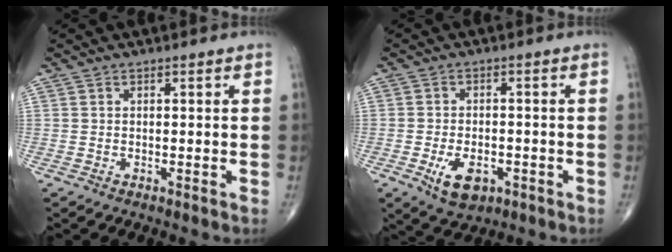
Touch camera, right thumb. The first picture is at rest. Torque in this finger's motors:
{"motor_torque": [-0.01, 0.25, 0.26, 0.35, 0.05]}